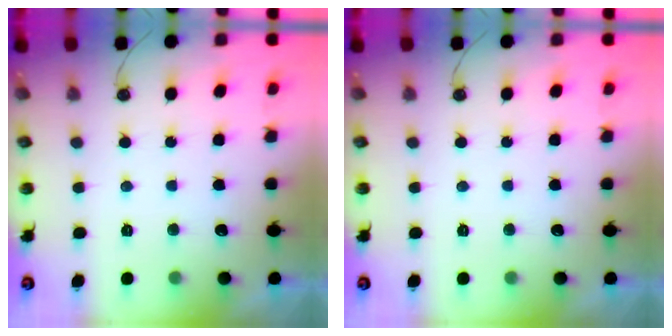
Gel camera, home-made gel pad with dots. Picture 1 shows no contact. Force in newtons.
{"total": 0.0}